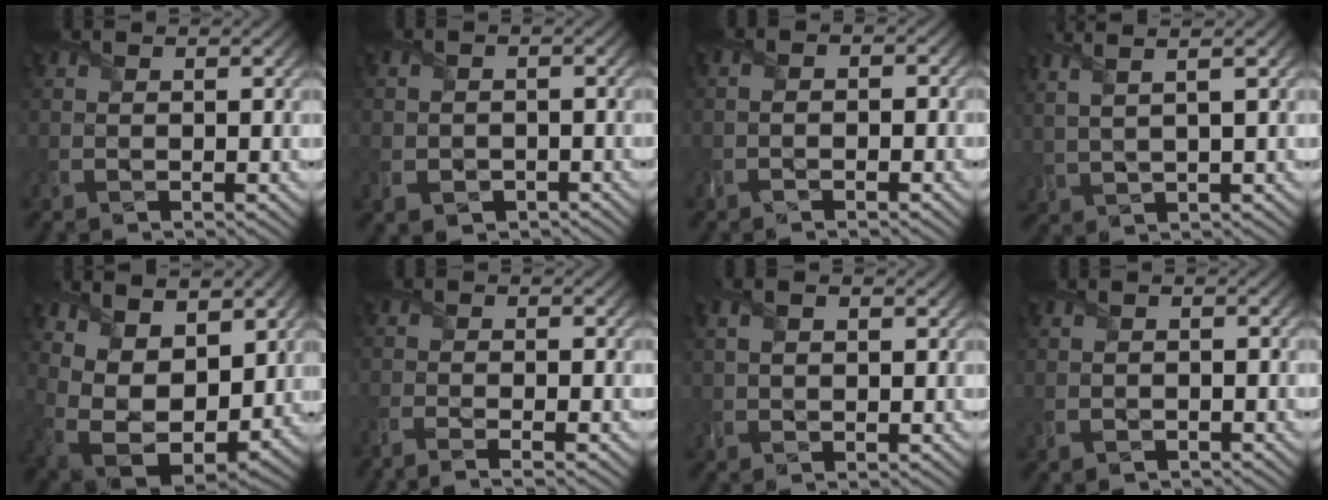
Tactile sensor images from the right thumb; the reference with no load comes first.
{"total": 2.3, "force": [-1.3, 1.7, 0.5], "torque": [-0.014, -0.006, -0.025]}
{"total": 2.1, "force": [-1.0, 1.5, 1.2], "torque": [0.002, 0.002, -0.032]}
{"total": 6.0, "force": [3.2, 1.0, 4.9], "torque": [-0.080, 0.027, 0.039]}
{"total": 12.2, "force": [2.8, 7.9, 8.8], "torque": [-0.197, -0.019, 0.058]}
{"total": 3.2, "force": [-2.3, 0.1, 2.2], "torque": [-0.047, -0.005, -0.056]}
{"total": 2.2, "force": [0.6, 1.0, 1.8], "torque": [-0.041, 0.002, 0.012]}
{"total": 1.1, "force": [-0.9, 0.6, 0.2], "torque": [-0.005, -0.001, -0.017]}